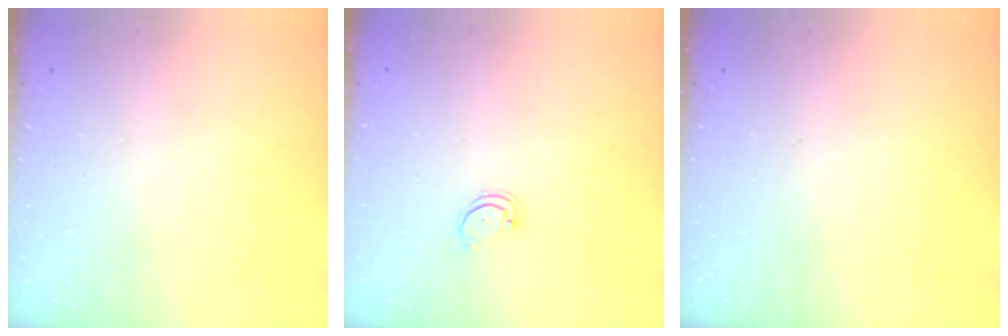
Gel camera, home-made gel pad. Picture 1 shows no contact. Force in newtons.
{"total": 2.2, "press": 2.2, "slide": 0.2}
{"total": 0.0}